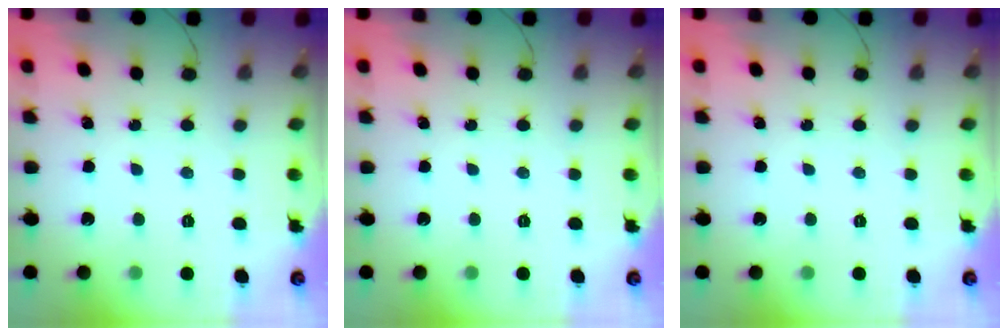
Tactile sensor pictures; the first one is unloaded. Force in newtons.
{"total": 0.0}
{"total": 0.0}